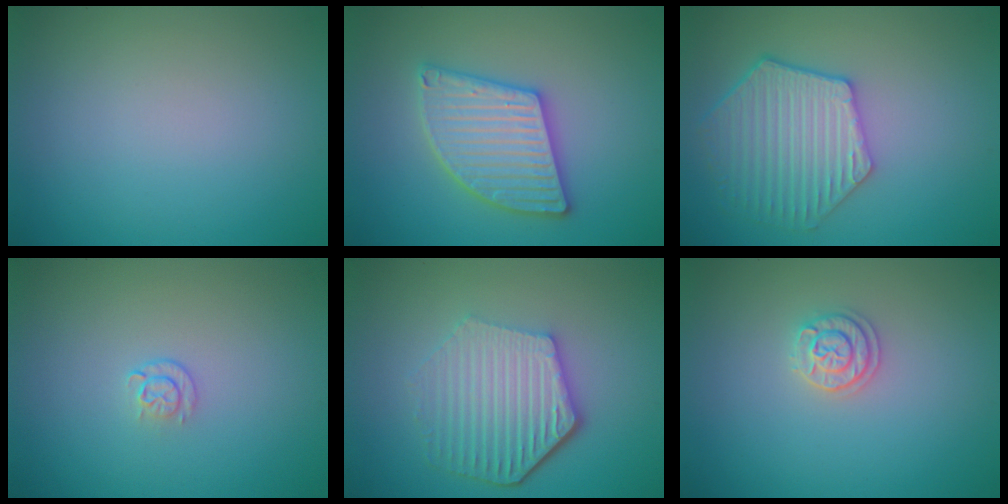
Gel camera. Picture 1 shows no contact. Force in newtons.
{"total": 5.5, "press": 5.5, "slide": 0.7}
{"total": 5.4, "press": 4.9, "slide": 2.3}
{"total": 1.1, "press": 0.6, "slide": 0.9}
{"total": 6.1, "press": 4.6, "slide": 4.0}
{"total": 1.9, "press": 1.9, "slide": 0.2}